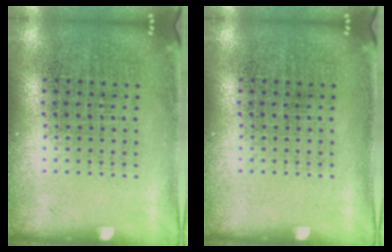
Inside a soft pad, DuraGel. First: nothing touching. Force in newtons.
{"total": 0.0}